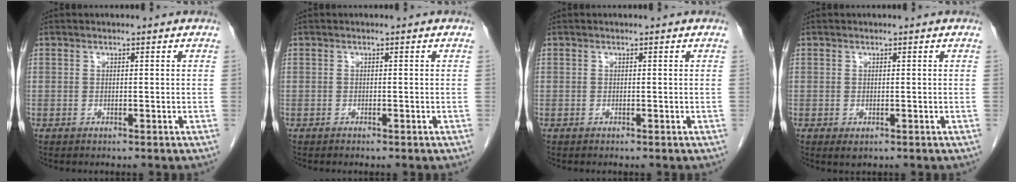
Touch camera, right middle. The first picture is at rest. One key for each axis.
{"total": 0.6, "fx": -0.4, "fy": 0.2, "fz": 0.3, "tx": -0.008, "ty": -0.001, "tz": -0.004}
{"total": 0.0}
{"total": 0.9, "fx": -0.3, "fy": 0.5, "fz": 0.7, "tx": -0.009, "ty": -0.003, "tz": 0.002}